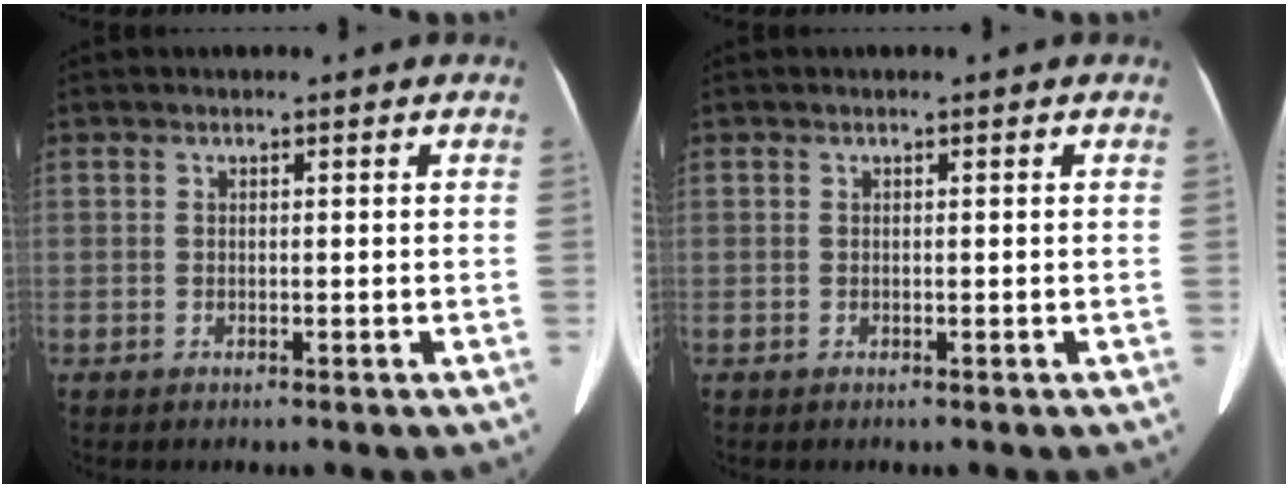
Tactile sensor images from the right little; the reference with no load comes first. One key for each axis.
{"total": 0.0}